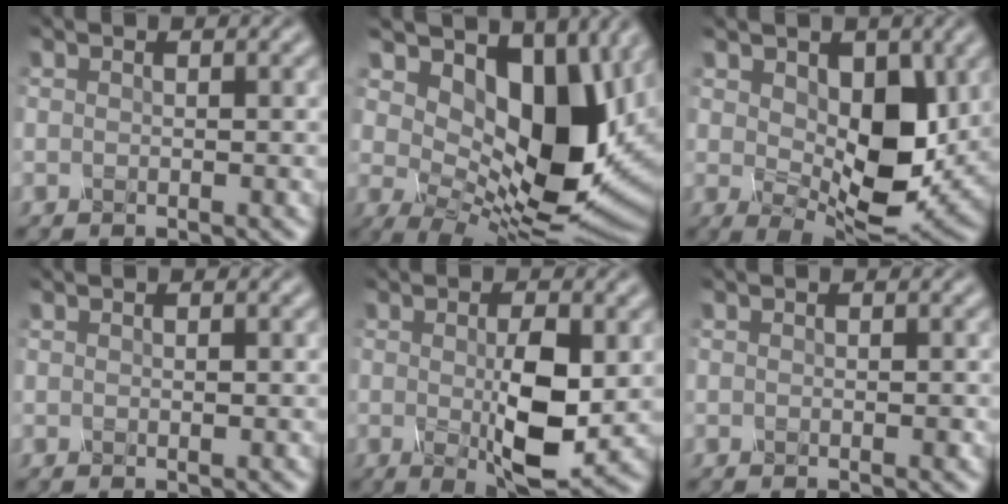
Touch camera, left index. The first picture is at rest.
{"total": 13.4, "force": [4.4, 7.5, 10.3], "torque": [-0.145, -0.009, 0.082]}
{"total": 7.3, "force": [0.9, 4.2, 5.8], "torque": [-0.103, -0.009, 0.024]}
{"total": 0.0}
{"total": 5.8, "force": [-0.2, 1.6, 5.5], "torque": [-0.107, -0.008, 0.003]}
{"total": 0.5, "force": [-0.2, 0.2, 0.5], "torque": [0.003, 0.005, -0.002]}